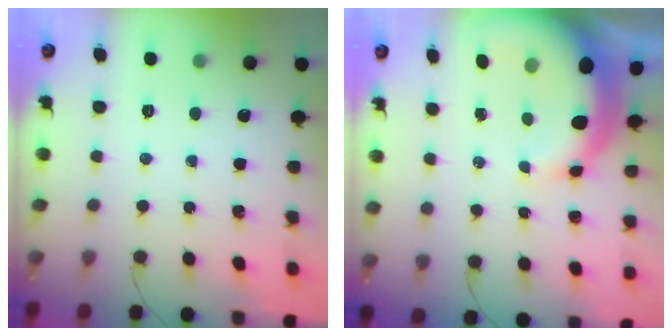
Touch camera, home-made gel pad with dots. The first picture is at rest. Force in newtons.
{"total": 11.2, "press": 10.9, "slide": 2.2}